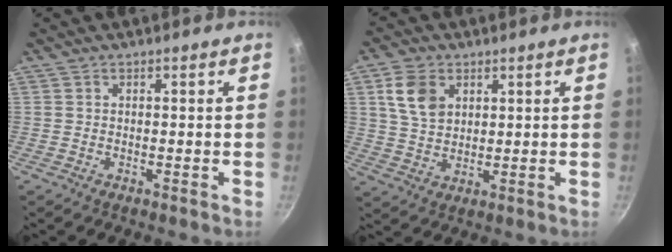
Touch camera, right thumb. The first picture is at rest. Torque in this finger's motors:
{"motor_torque": [0.19, 1.92, 1.26, -0.34, 0.15]}